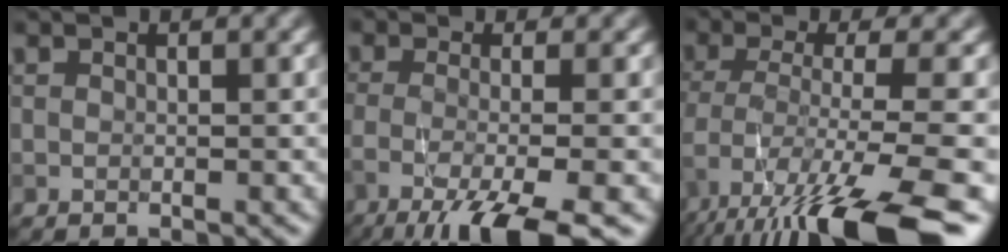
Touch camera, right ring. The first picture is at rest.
{"total": 8.4, "force": [-4.9, 2.0, 6.5], "torque": [-0.098, -0.018, -0.093]}
{"total": 11.3, "force": [-6.4, 2.6, 8.9], "torque": [-0.154, -0.021, -0.098]}